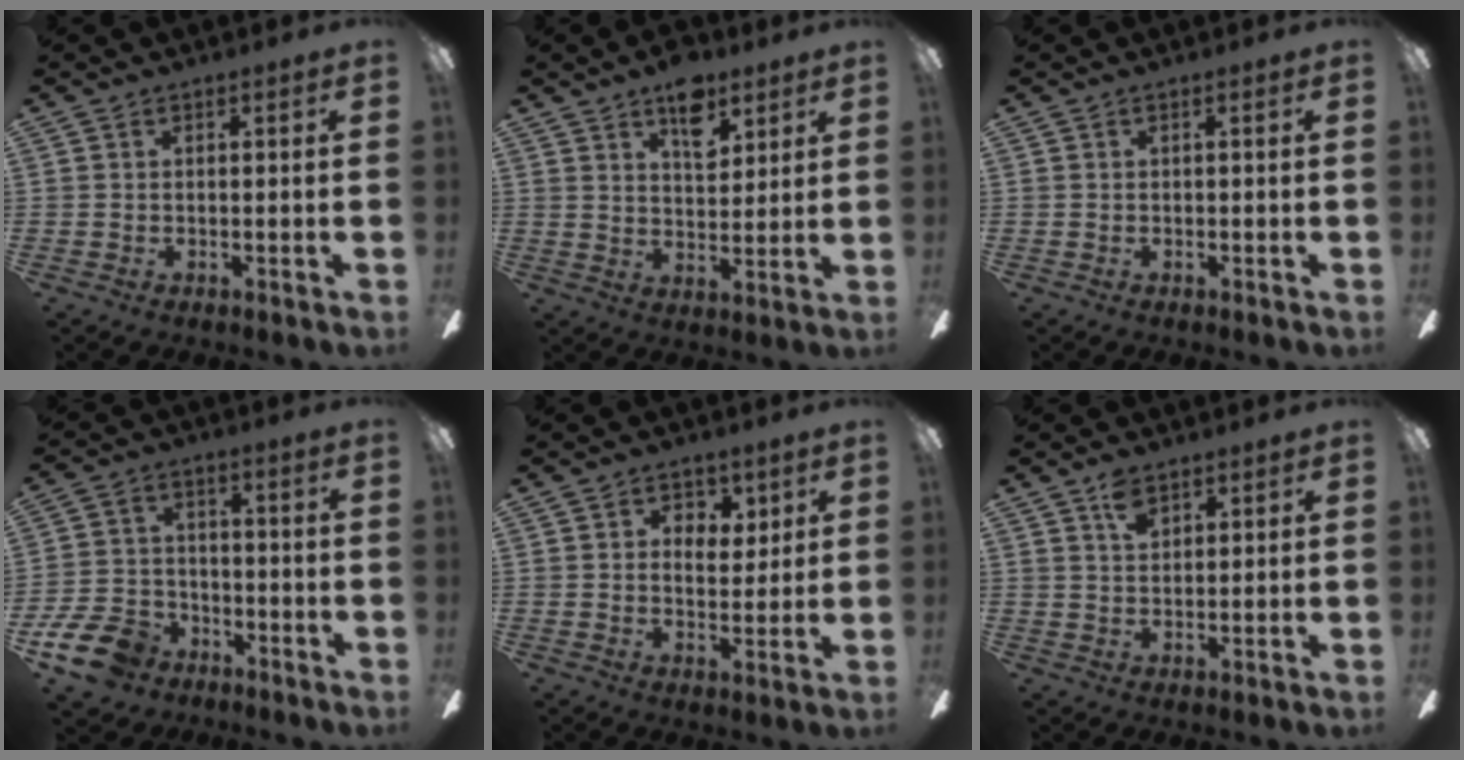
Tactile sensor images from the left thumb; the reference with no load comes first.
{"total": 10.0, "force": [6.3, 5.3, 5.7], "torque": [-0.069, -0.026, 0.108]}
{"total": 0.0}
{"total": 11.9, "force": [-7.7, 7.4, 5.1], "torque": [-0.112, 0.053, -0.142]}
{"total": 5.0, "force": [2.1, 3.9, 2.3], "torque": [-0.025, 0.000, 0.033]}
{"total": 4.6, "force": [3.0, 2.5, 2.5], "torque": [-0.040, -0.004, 0.052]}